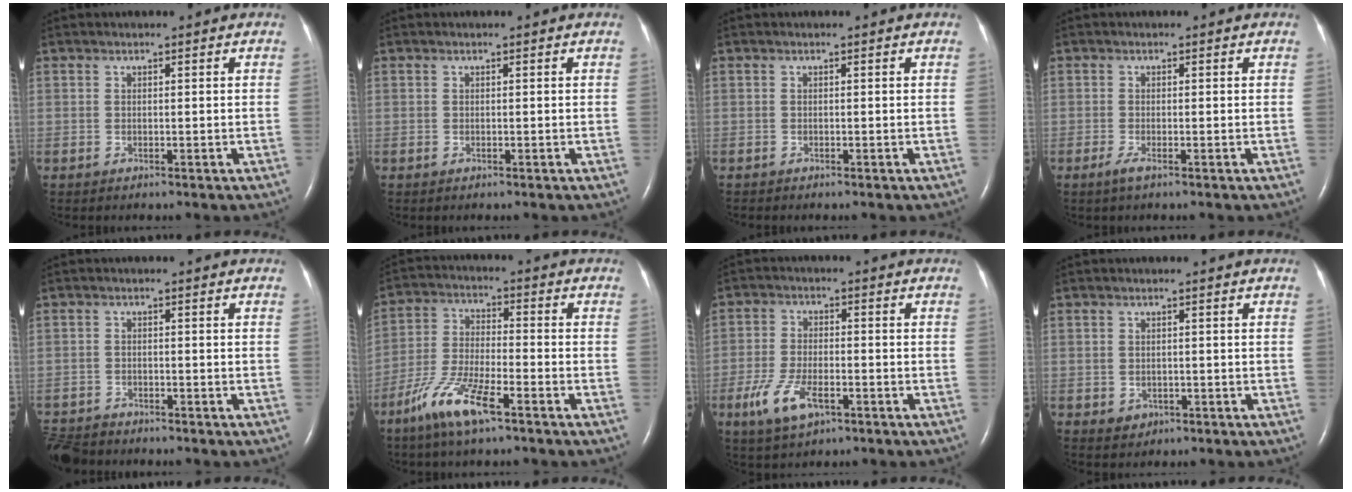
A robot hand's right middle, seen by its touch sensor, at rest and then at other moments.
{"total": 0.0}
{"total": 0.0}
{"total": 1.4, "force": [-0.8, 0.1, 1.1], "torque": [-0.026, -0.004, -0.021]}
{"total": 5.9, "force": [-5.5, 1.6, 1.0], "torque": [-0.020, -0.017, -0.100]}
{"total": 10.0, "force": [-6.2, 1.7, 7.6], "torque": [-0.165, -0.013, -0.121]}
{"total": 7.5, "force": [-3.7, 2.9, 5.8], "torque": [-0.128, -0.008, -0.066]}
{"total": 1.8, "force": [-0.7, 1.5, 0.5], "torque": [-0.002, 0.005, -0.004]}